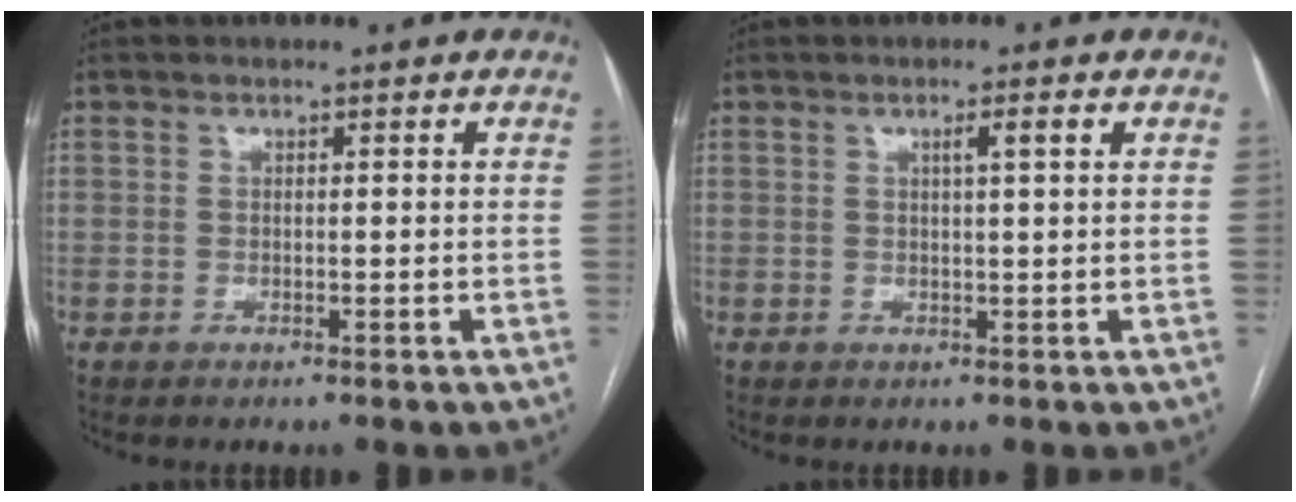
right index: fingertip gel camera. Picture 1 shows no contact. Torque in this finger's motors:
{"motor_torque": [0.18, -0.01, 0.07, 0.03]}